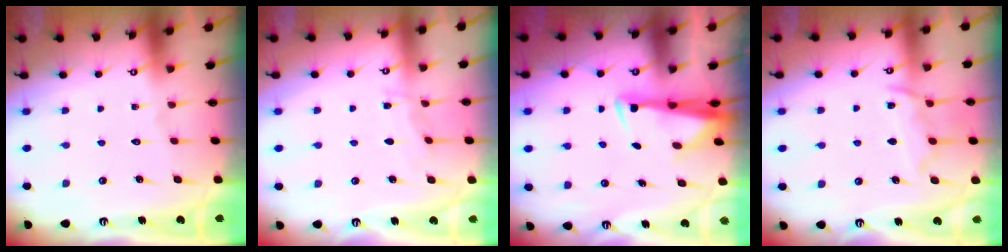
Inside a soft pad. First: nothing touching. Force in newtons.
{"total": 2.9, "press": 2.9, "slide": 0.3}
{"total": 3.3, "press": 3.2, "slide": 0.7}
{"total": 9.8, "press": 9.7, "slide": 1.2}